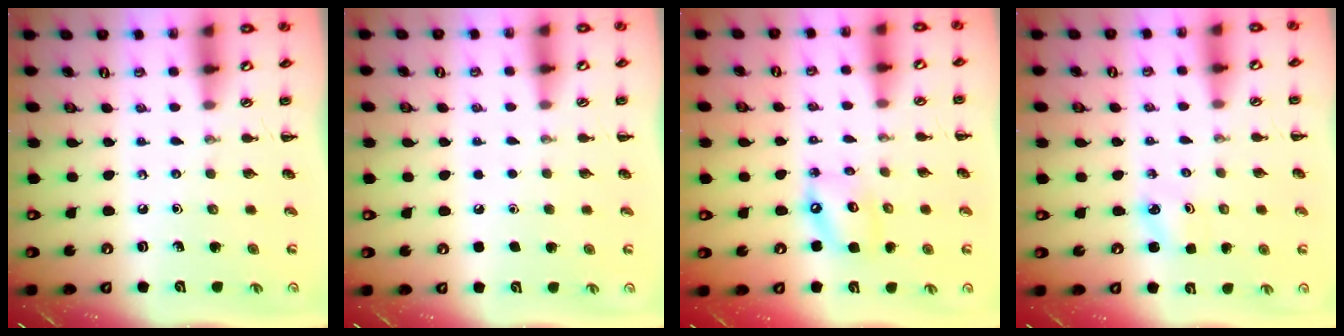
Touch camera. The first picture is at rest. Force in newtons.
{"total": 1.7, "press": 1.7, "slide": 0.1}
{"total": 7.9, "press": 7.8, "slide": 1.7}
{"total": 1.9, "press": 1.8, "slide": 0.5}